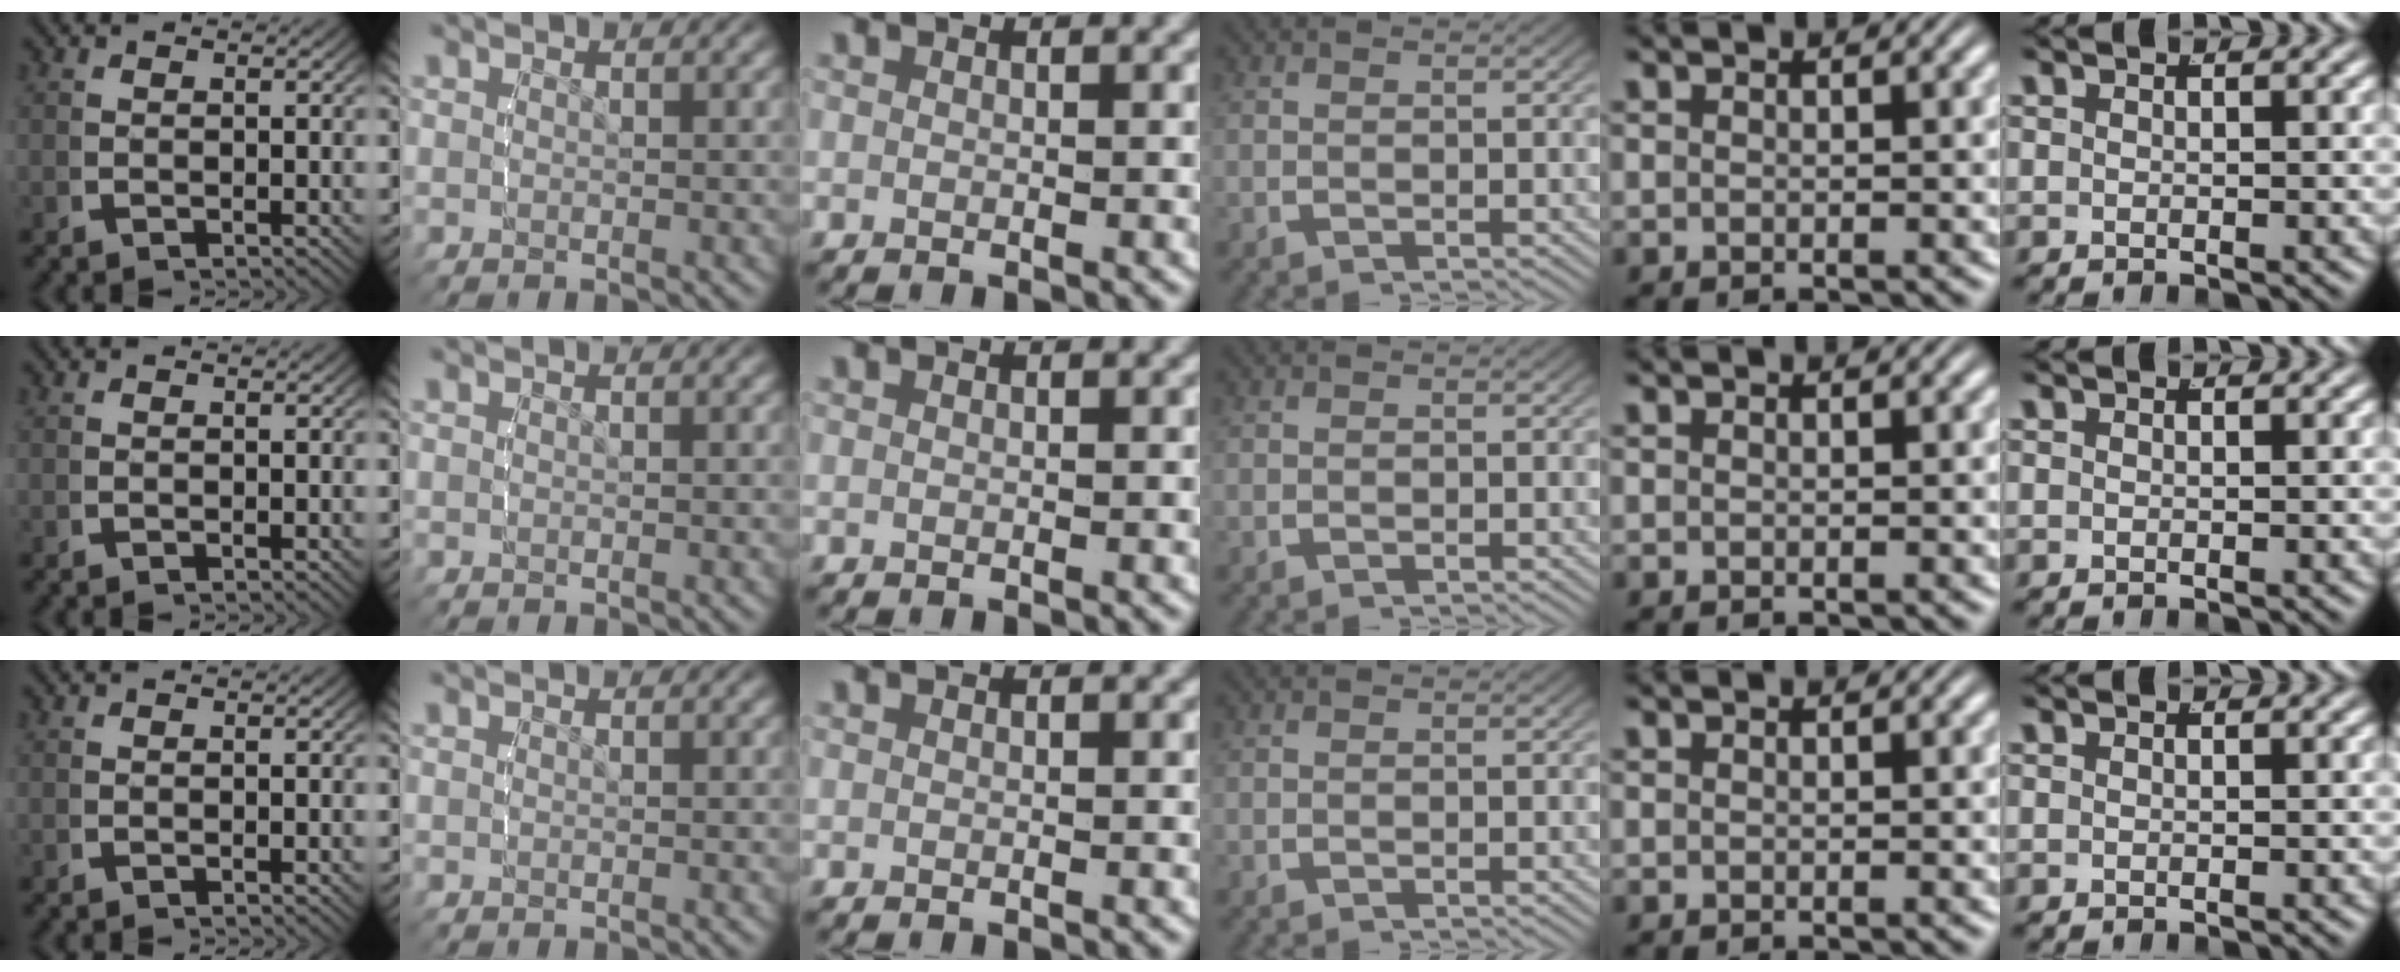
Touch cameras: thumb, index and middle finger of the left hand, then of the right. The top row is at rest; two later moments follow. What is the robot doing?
{"motion": "lift_and_place", "object": "bottle"}